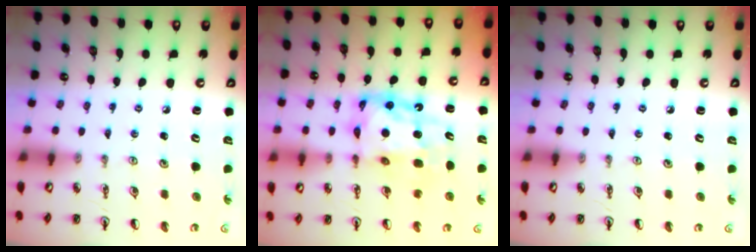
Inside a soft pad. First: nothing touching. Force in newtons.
{"total": 11.3, "press": 11.2, "slide": 1.0}
{"total": 0.0}